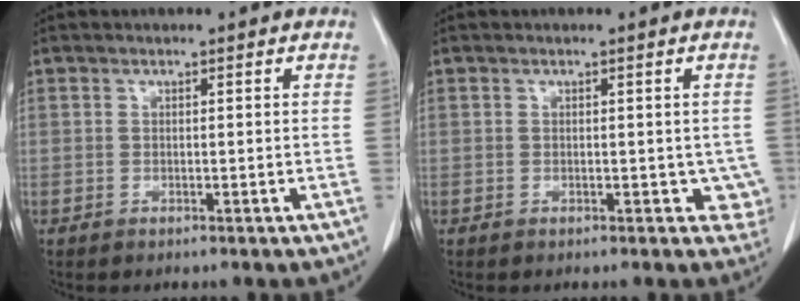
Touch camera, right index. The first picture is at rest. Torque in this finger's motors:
{"motor_torque": [0.00, 0.06, 0.01, 0.01]}